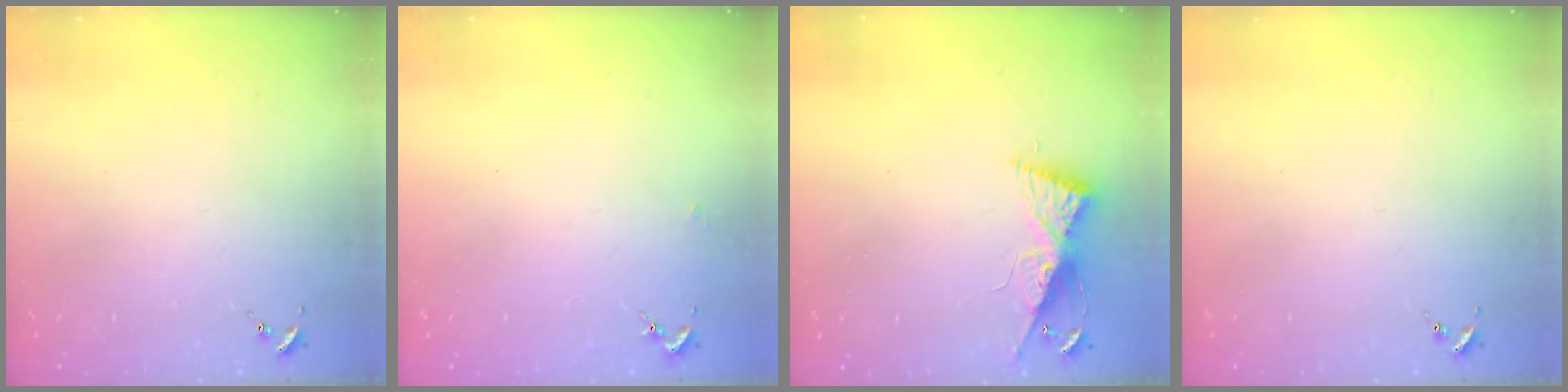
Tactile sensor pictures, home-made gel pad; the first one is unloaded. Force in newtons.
{"total": 2.1, "press": 2.1, "slide": 0.3}
{"total": 8.2, "press": 8.2, "slide": 0.7}
{"total": 0.0}